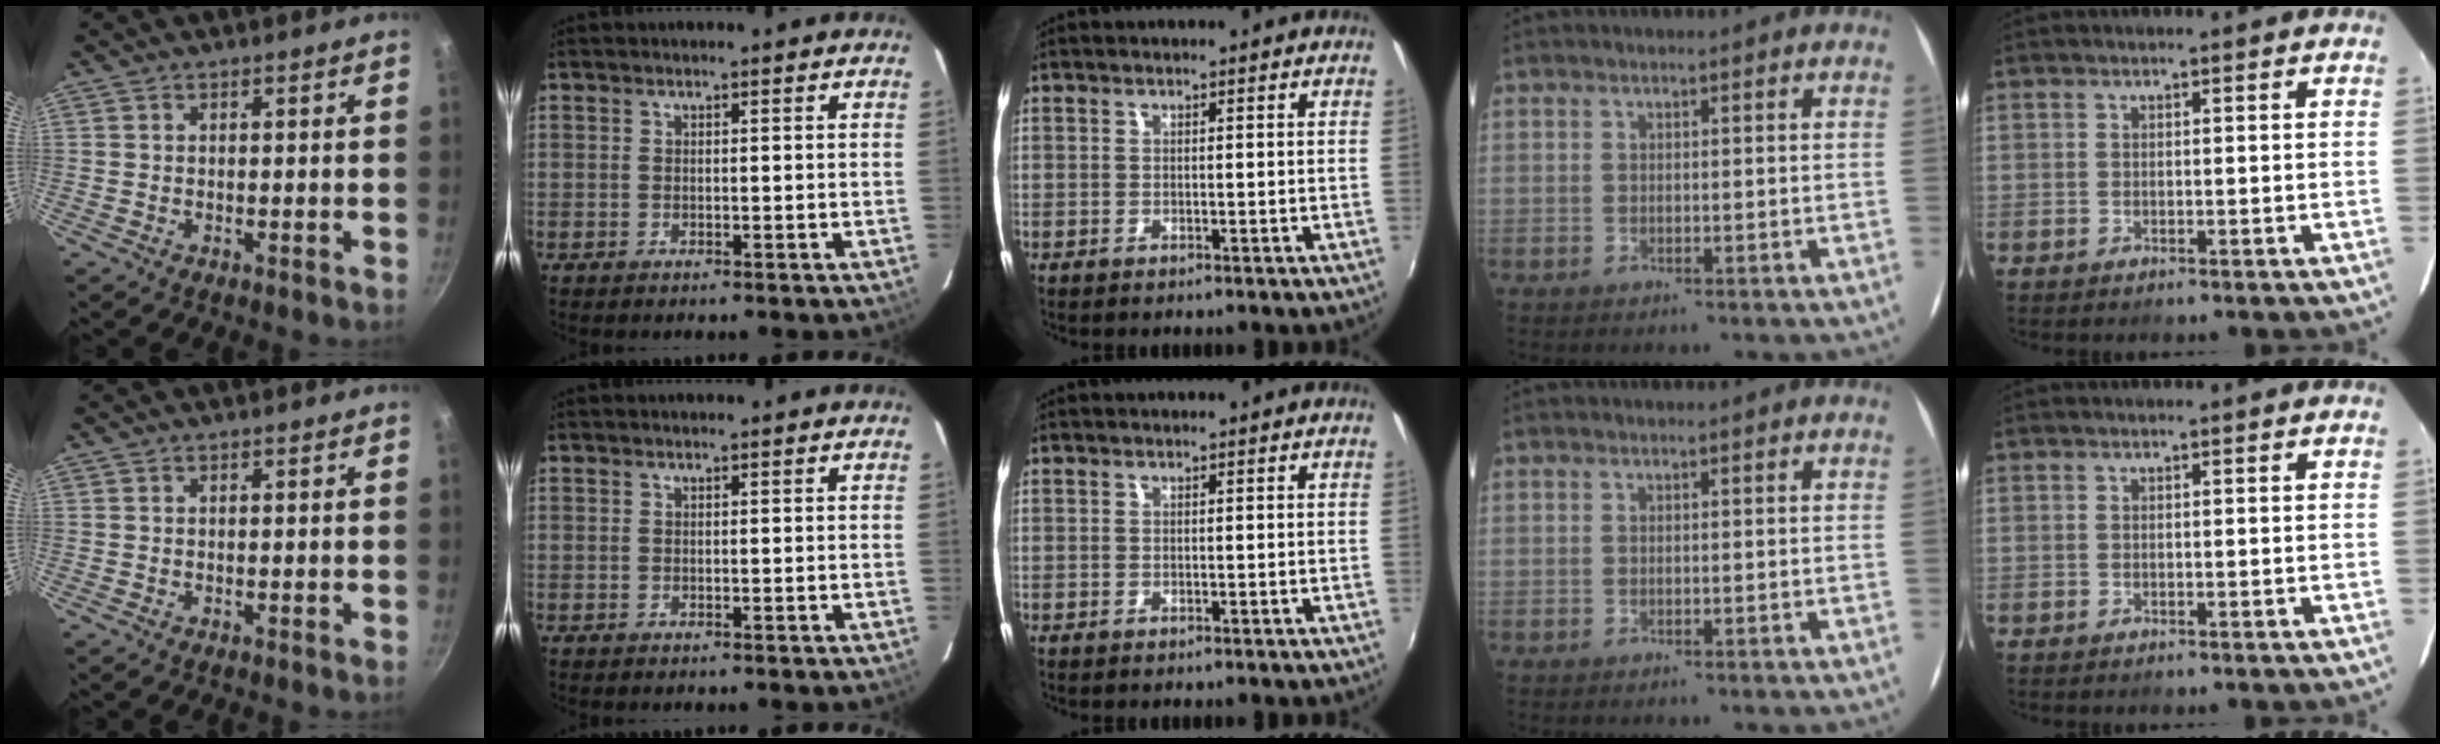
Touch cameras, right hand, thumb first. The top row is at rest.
{}